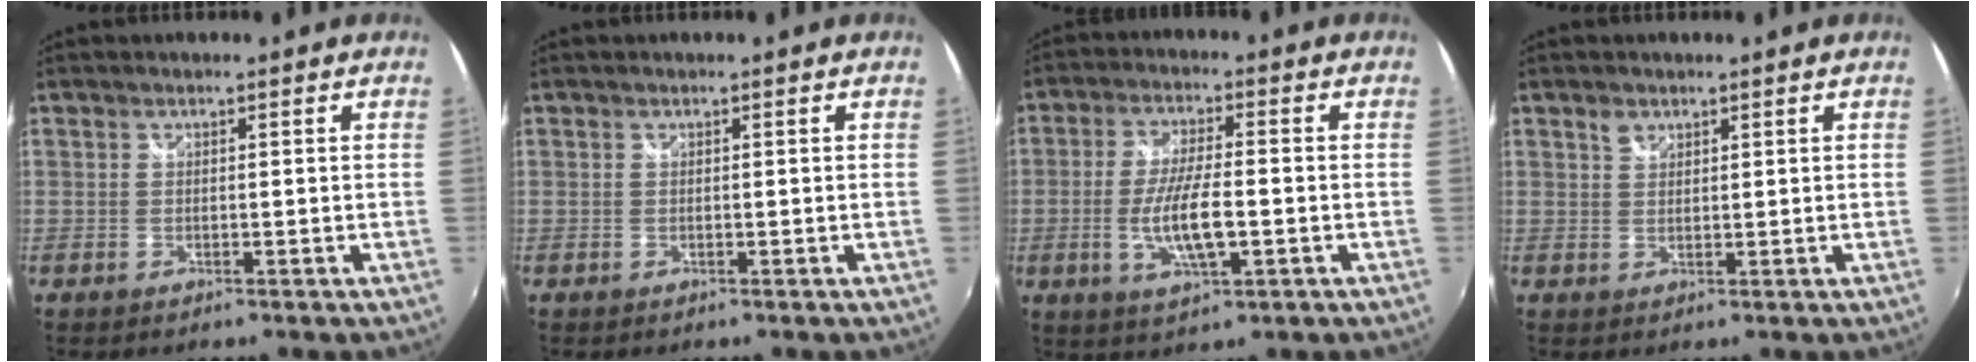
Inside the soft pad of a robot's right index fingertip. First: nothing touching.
{"total": 0.0}
{"total": 9.4, "force": [-2.2, 2.4, 8.8], "torque": [-0.174, -0.008, -0.039]}
{"total": 1.8, "force": [1.2, 1.1, 0.6], "torque": [-0.008, 0.002, 0.021]}